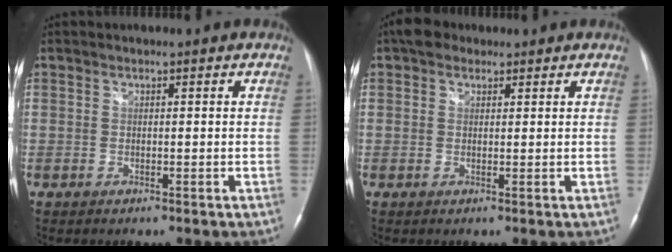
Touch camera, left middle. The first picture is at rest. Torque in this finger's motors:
{"motor_torque": [0.12, -0.07, -0.05, 0.01]}